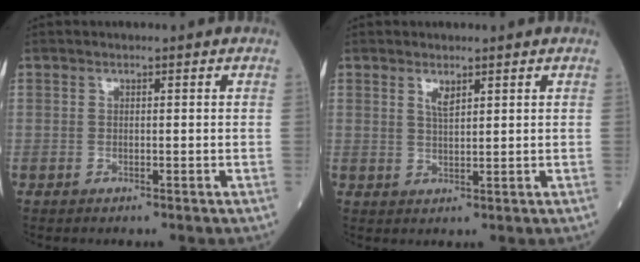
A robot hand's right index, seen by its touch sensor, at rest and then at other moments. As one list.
[{"total": 1.9, "force": [1.3, 0.5, 1.4], "torque": [-0.028, -0.004, 0.027]}]